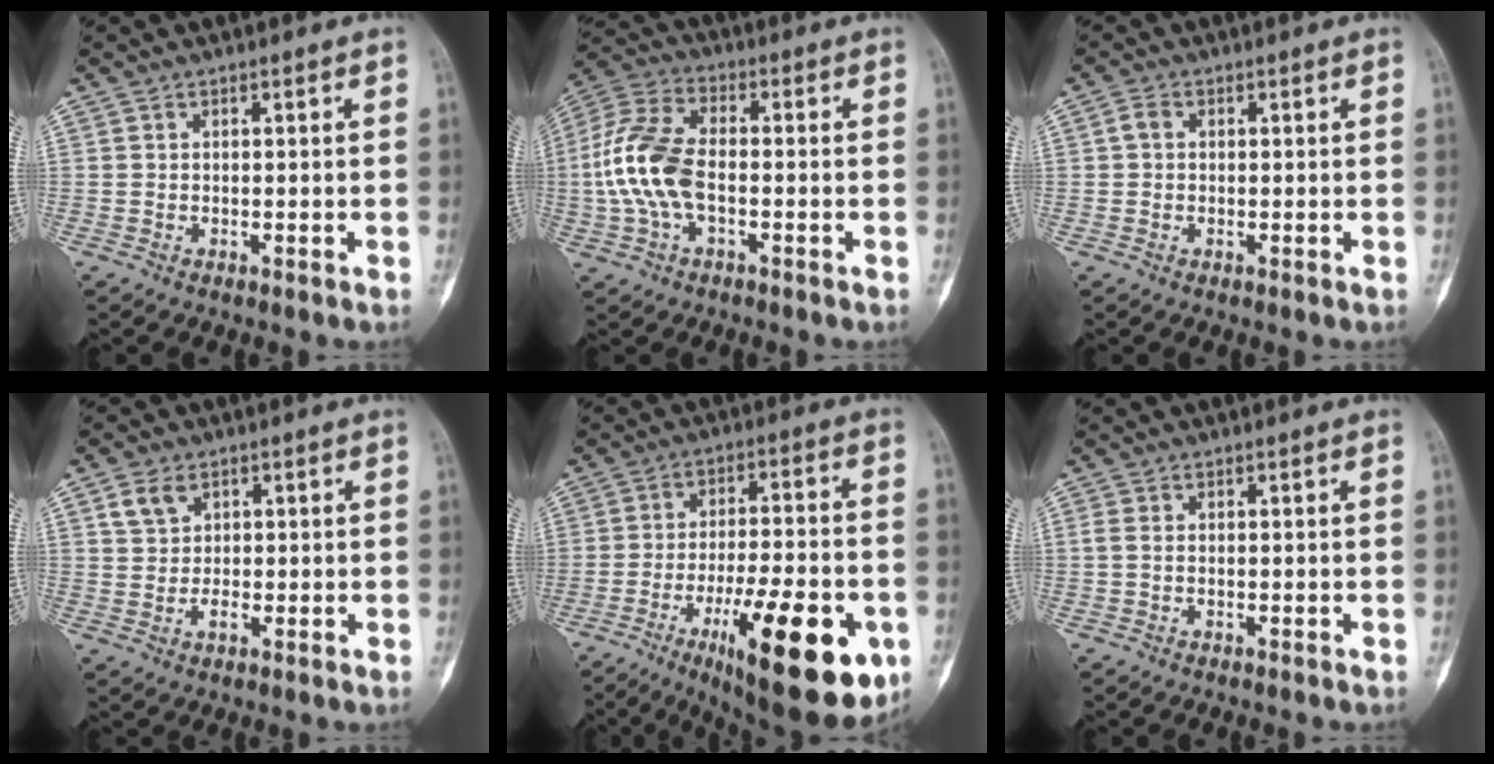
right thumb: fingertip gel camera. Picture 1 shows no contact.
{"total": 12.8, "force": [-1.5, 6.8, 10.7], "torque": [-0.239, 0.028, -0.035]}
{"total": 1.7, "force": [0.2, 1.4, 1.0], "torque": [-0.016, 0.005, 0.002]}
{"total": 4.7, "force": [1.6, 3.6, 2.5], "torque": [-0.033, -0.004, 0.032]}
{"total": 23.0, "force": [-9.2, 7.3, 19.8], "torque": [-0.259, 0.023, -0.125]}
{"total": 1.2, "force": [-0.1, 0.5, 1.1], "torque": [-0.025, -0.002, -0.006]}